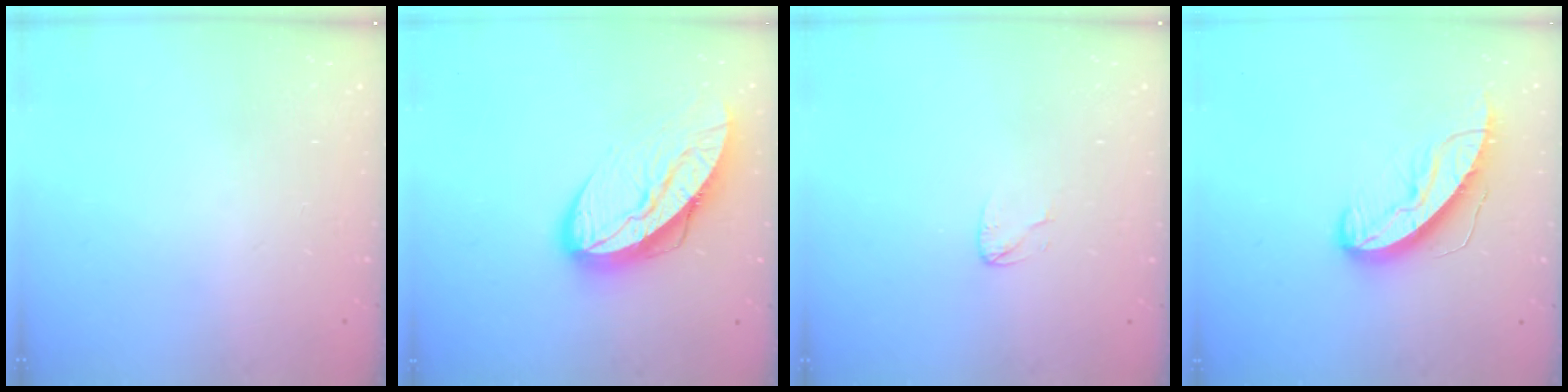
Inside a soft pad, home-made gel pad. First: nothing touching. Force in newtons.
{"total": 14.8, "press": 14.8, "slide": 1.3}
{"total": 3.5, "press": 3.5, "slide": 0.2}
{"total": 11.0, "press": 11.0, "slide": 1.0}